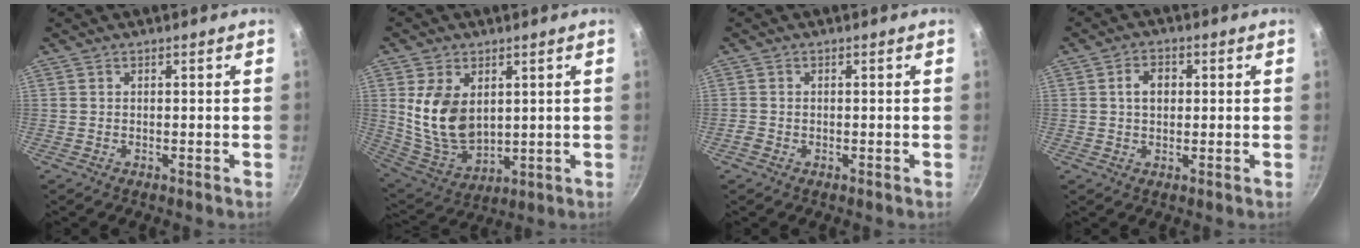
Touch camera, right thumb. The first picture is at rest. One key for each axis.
{"total": 13.3, "fx": 2.8, "fy": 8.7, "fz": 9.6, "tx": -0.165, "ty": -0.033, "tz": 0.072}
{"total": 1.1, "fx": -0.4, "fy": 0.9, "fz": 0.5, "tx": -0.009, "ty": 0.001, "tz": -0.009}
{"total": 4.4, "fx": 0.7, "fy": 3.2, "fz": 3.0, "tx": -0.032, "ty": 0.010, "tz": 0.008}